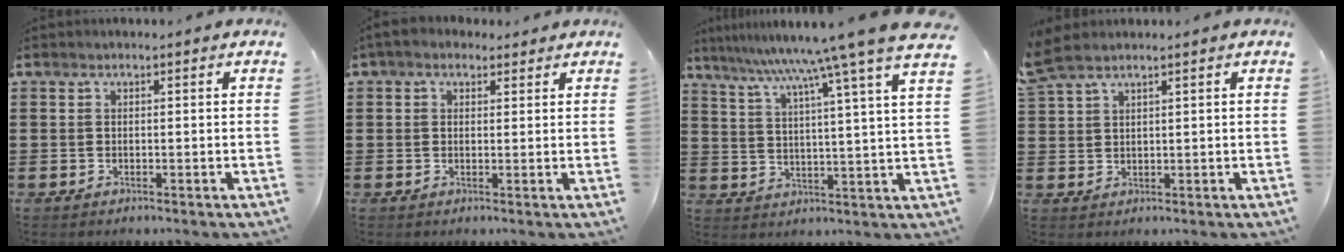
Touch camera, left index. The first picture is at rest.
{"total": 2.5, "force": [1.9, 1.3, 1.0], "torque": [-0.026, 0.004, 0.035]}
{"total": 9.1, "force": [7.9, -1.8, 4.3], "torque": [-0.109, -0.056, 0.123]}
{"total": 3.0, "force": [2.4, 1.0, 1.5], "torque": [-0.036, 0.003, 0.045]}